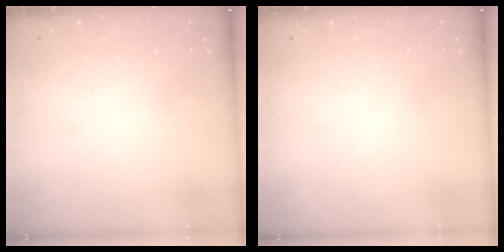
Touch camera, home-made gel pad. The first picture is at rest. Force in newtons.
{"total": 0.0}